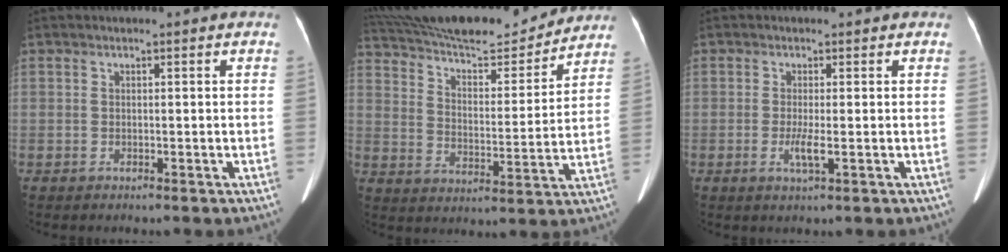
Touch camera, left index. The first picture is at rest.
{"total": 22.2, "force": [20.4, 3.5, 8.0], "torque": [-0.146, 0.008, 0.306]}
{"total": 2.4, "force": [-0.4, 0.2, 2.4], "torque": [-0.048, -0.005, -0.005]}